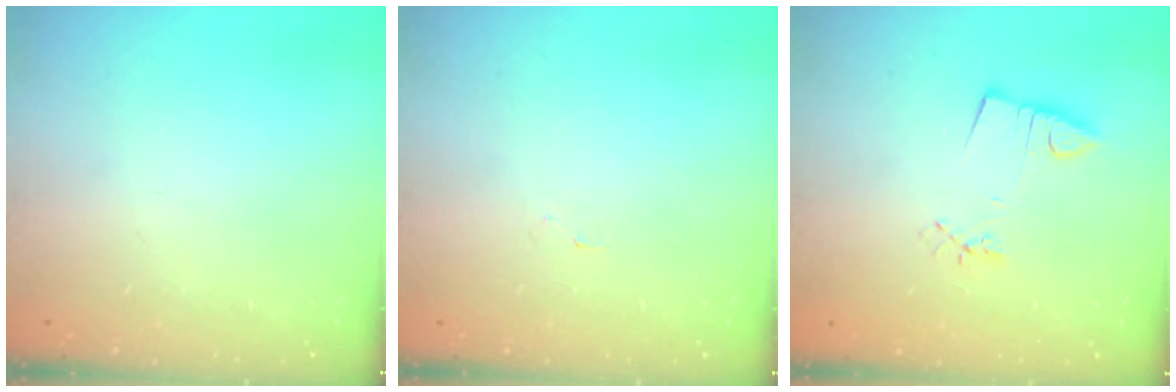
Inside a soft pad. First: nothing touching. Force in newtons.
{"total": 2.2, "press": 2.2, "slide": 0.2}
{"total": 2.9, "press": 1.3, "slide": 2.6}